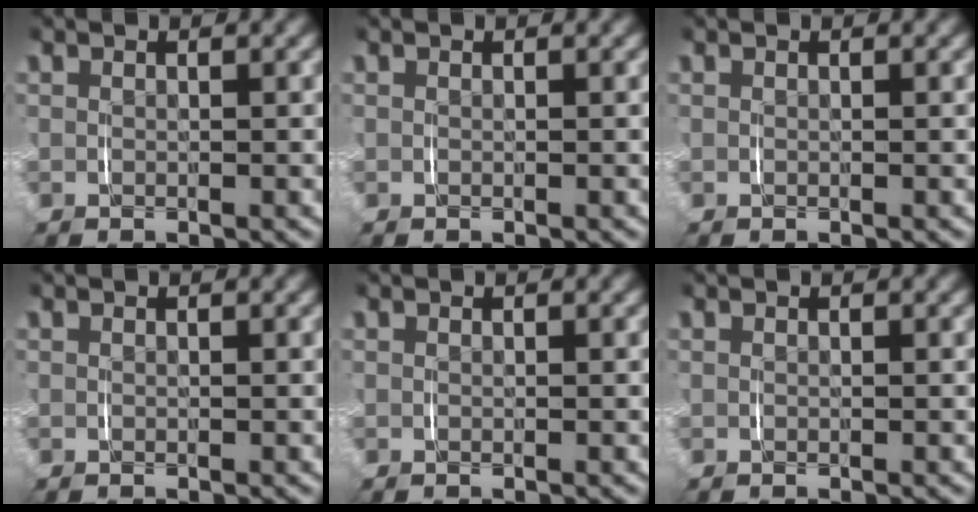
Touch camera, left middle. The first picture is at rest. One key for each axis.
{"total": 0.0}
{"total": 0.0}
{"total": 0.0}
{"total": 0.0}
{"total": 0.0}